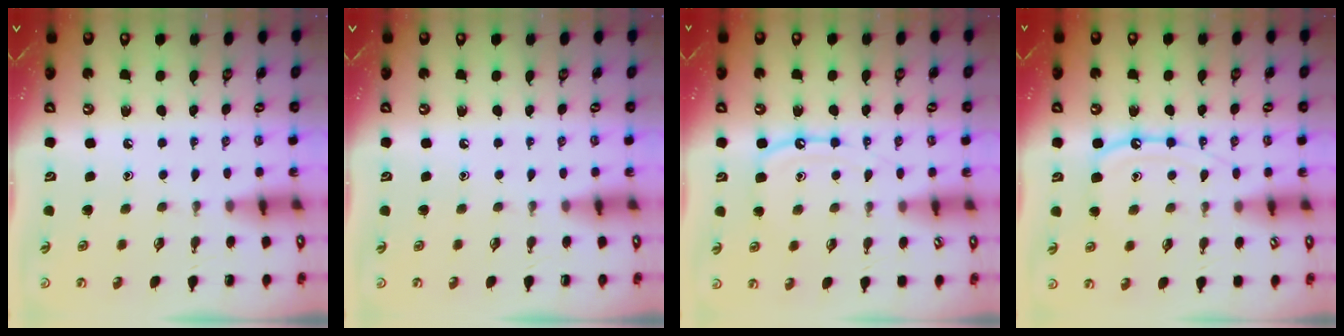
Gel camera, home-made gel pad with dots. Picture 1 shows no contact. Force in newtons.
{"total": 0.0}
{"total": 9.5, "press": 9.5, "slide": 1.0}
{"total": 10.7, "press": 10.7, "slide": 1.0}